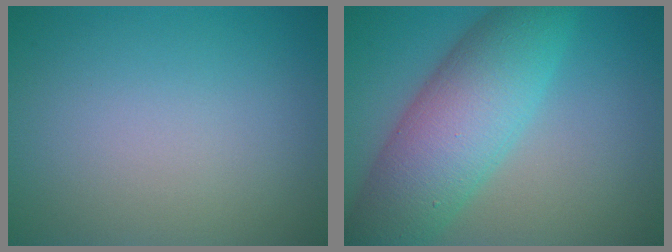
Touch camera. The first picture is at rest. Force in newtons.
{"total": 9.2, "press": 9.2, "slide": 0.2}